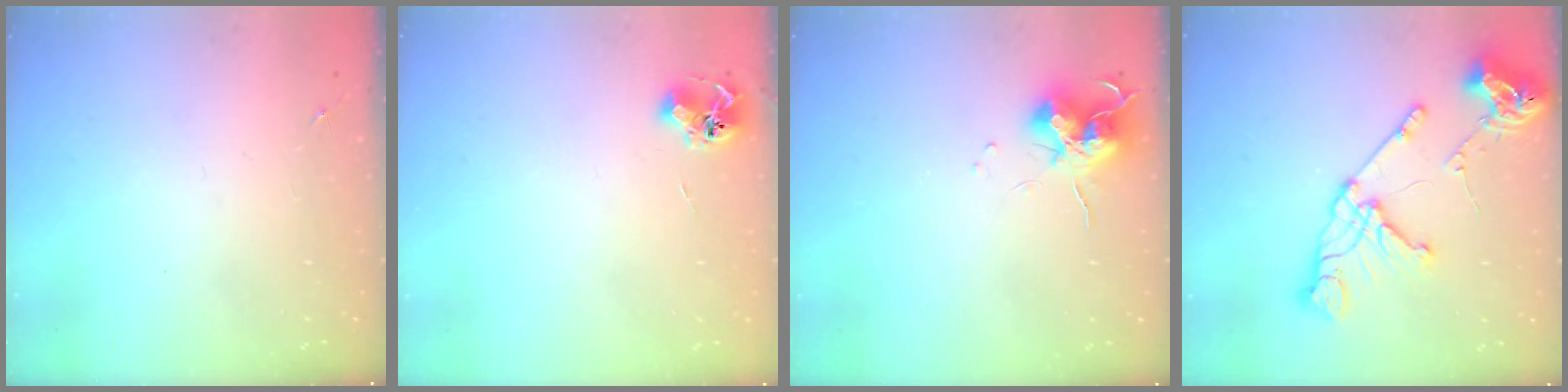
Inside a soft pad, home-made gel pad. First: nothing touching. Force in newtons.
{"total": 6.8, "press": 6.8, "slide": 0.9}
{"total": 12.2, "press": 12.1, "slide": 1.3}
{"total": 18.8, "press": 18.7, "slide": 1.7}